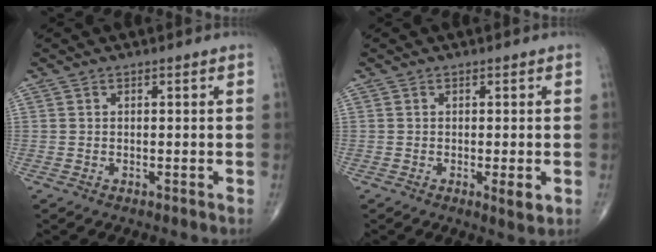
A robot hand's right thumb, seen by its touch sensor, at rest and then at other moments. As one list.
[{"total": 2.7, "force": [-0.7, 0.5, 2.6], "torque": [-0.040, -0.012, -0.011]}]